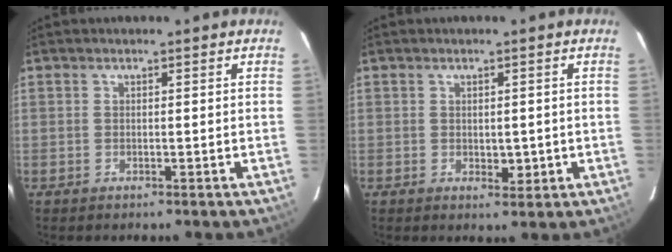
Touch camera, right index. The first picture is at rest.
{"total": 2.3, "force": [-0.2, 1.4, 1.9], "torque": [-0.023, -0.003, 0.003]}